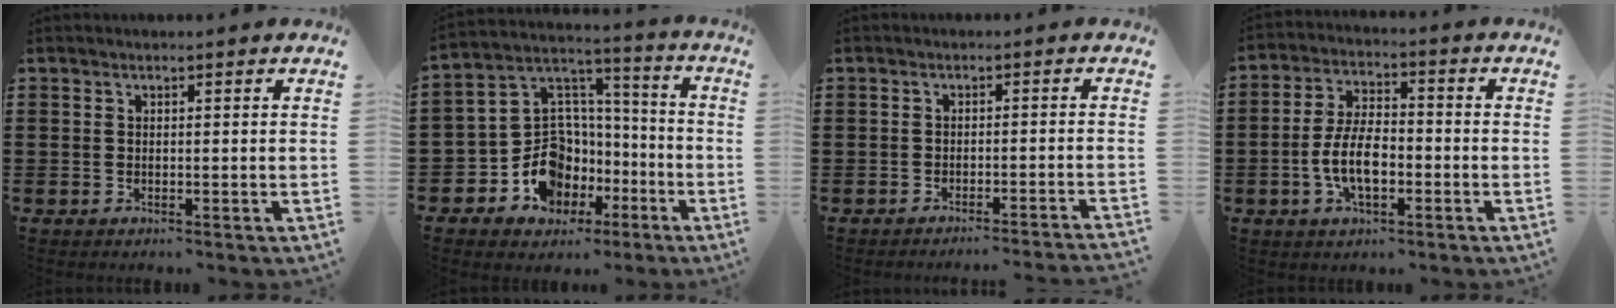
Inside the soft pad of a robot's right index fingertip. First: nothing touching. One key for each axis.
{"total": 10.5, "fx": -4.2, "fy": 9.2, "fz": 2.9, "tx": -0.099, "ty": -0.009, "tz": -0.074}
{"total": 2.2, "fx": -2.0, "fy": -0.6, "fz": 0.4, "tx": -0.007, "ty": 0.001, "tz": -0.042}
{"total": 7.8, "fx": -2.0, "fy": 3.6, "fz": 6.6, "tx": -0.144, "ty": 0.002, "tz": -0.043}